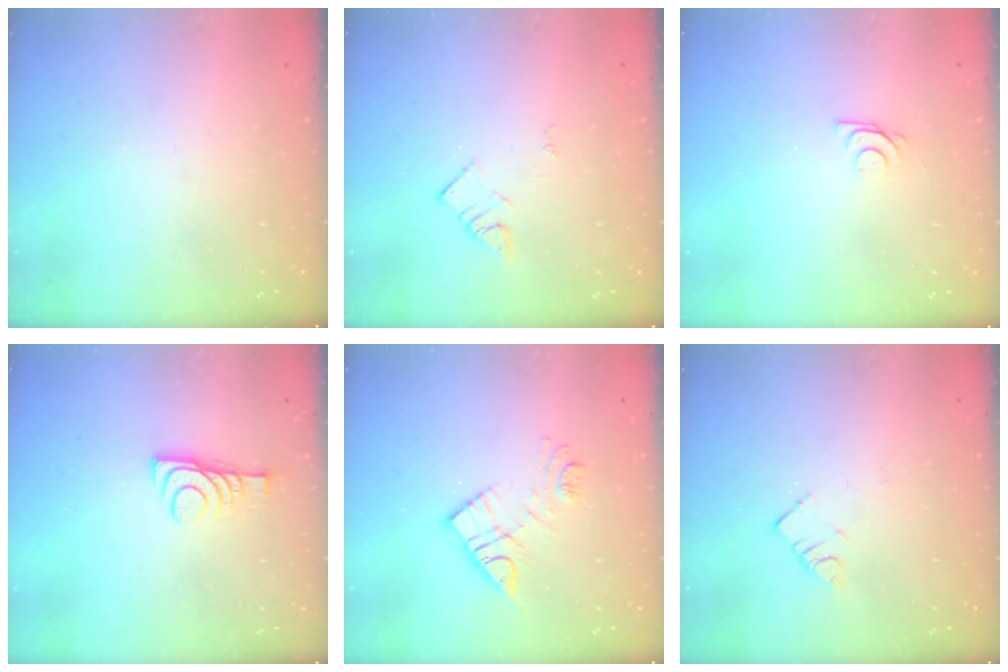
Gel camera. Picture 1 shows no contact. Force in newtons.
{"total": 2.9, "press": 2.9, "slide": 0.2}
{"total": 5.8, "press": 5.8, "slide": 0.5}
{"total": 8.9, "press": 8.9, "slide": 0.2}
{"total": 10.7, "press": 10.6, "slide": 0.7}
{"total": 4.0, "press": 4.0, "slide": 0.5}